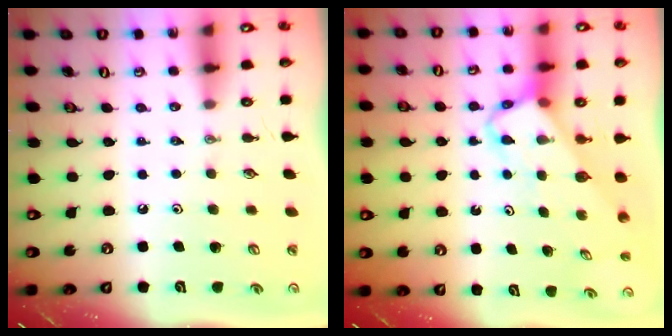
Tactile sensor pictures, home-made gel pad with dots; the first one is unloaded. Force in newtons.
{"total": 4.0, "press": 4.0, "slide": 0.2}